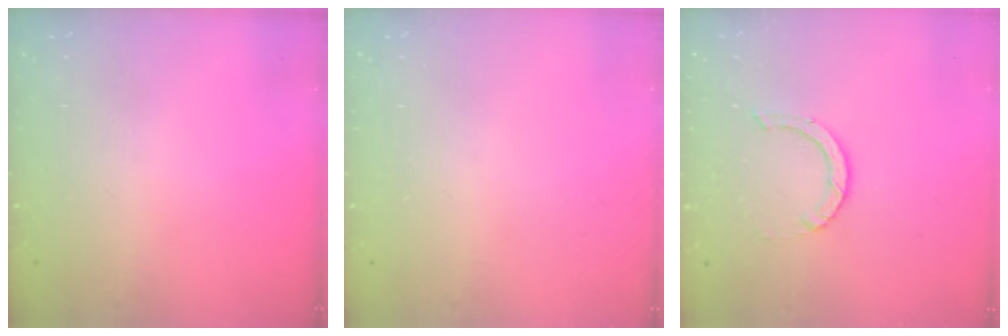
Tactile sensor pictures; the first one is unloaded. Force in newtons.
{"total": 0.0}
{"total": 0.9, "press": 0.9, "slide": 0.1}